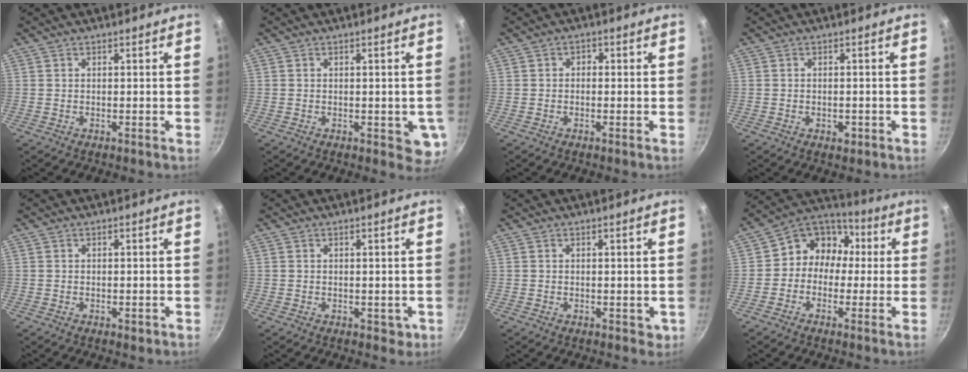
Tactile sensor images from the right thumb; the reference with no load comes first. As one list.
[{"total": 5.4, "force": [-0.9, 2.8, 4.5], "torque": [-0.033, -0.005, -0.009]}, {"total": 1.4, "force": [-0.2, 1.2, 0.7], "torque": [-0.008, 0.006, -0.007]}, {"total": 2.0, "force": [-0.8, 1.3, 1.4], "torque": [-0.020, 0.001, -0.009]}, {"total": 1.1, "force": [-0.3, 0.8, 0.7], "torque": [-0.007, 0.000, -0.005]}, {"total": 2.0, "force": [-0.1, 1.7, 1.2], "torque": [-0.009, -0.001, 0.001]}, {"total": 1.7, "force": [0.2, 1.3, 1.0], "torque": [-0.007, 0.000, 0.004]}, {"total": 10.8, "force": [0.3, 9.5, 5.2], "torque": [-0.036, 0.038, -0.023]}]